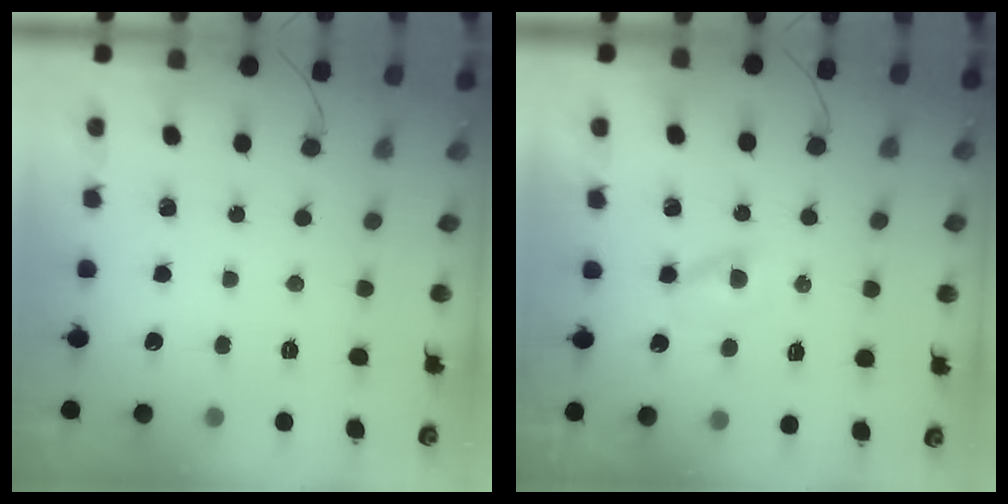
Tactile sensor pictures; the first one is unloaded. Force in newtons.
{"total": 1.9, "press": 1.7, "slide": 0.9}